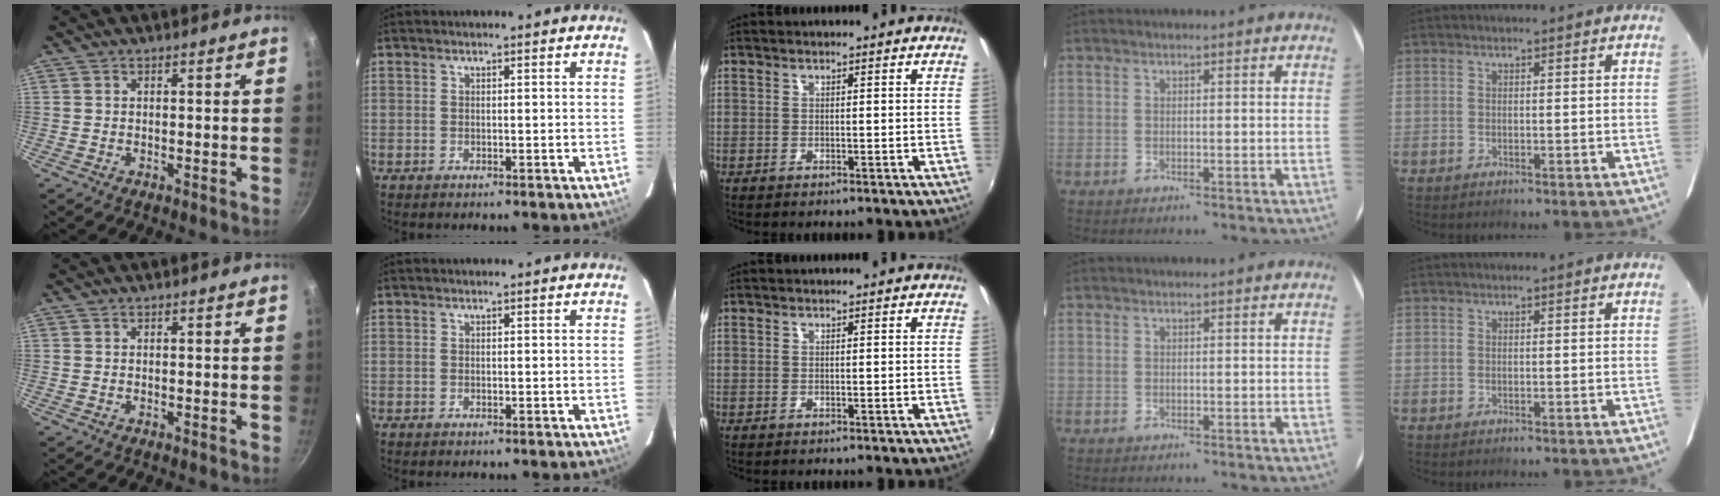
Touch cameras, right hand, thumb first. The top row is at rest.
{}